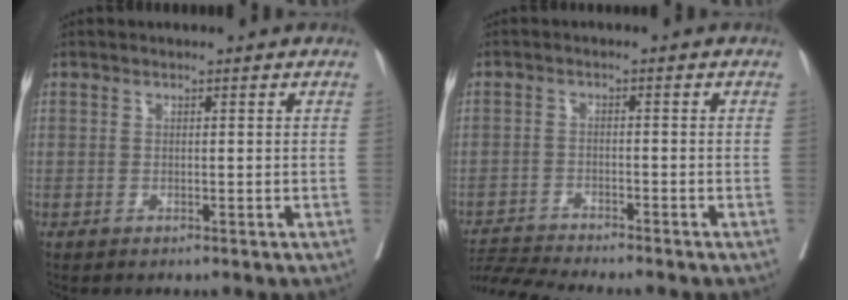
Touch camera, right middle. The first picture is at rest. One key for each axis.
{"total": 6.6, "fx": -6.4, "fy": -1.2, "fz": 1.4, "tx": -0.020, "ty": -0.006, "tz": -0.108}